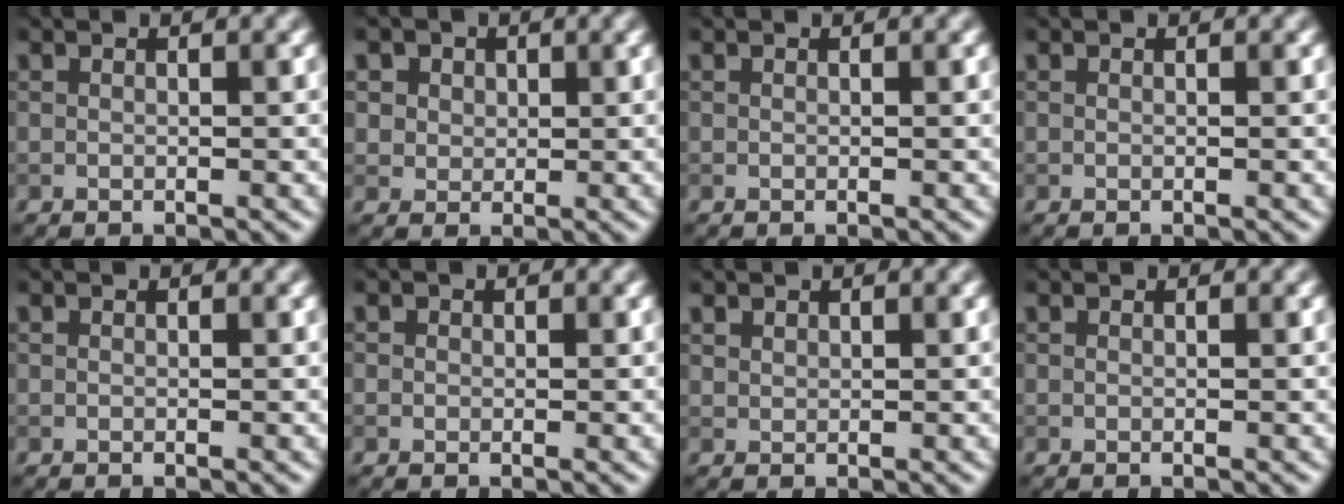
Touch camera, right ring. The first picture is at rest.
{"total": 4.6, "force": [2.3, 3.5, 1.9], "torque": [-0.037, 0.007, 0.032]}
{"total": 0.0}
{"total": 0.0}
{"total": 0.0}
{"total": 0.6, "force": [0.1, 0.6, 0.1], "torque": [0.004, -0.004, 0.000]}
{"total": 0.8, "force": [0.6, 0.5, 0.1], "torque": [-0.002, -0.001, 0.016]}
{"total": 0.0}